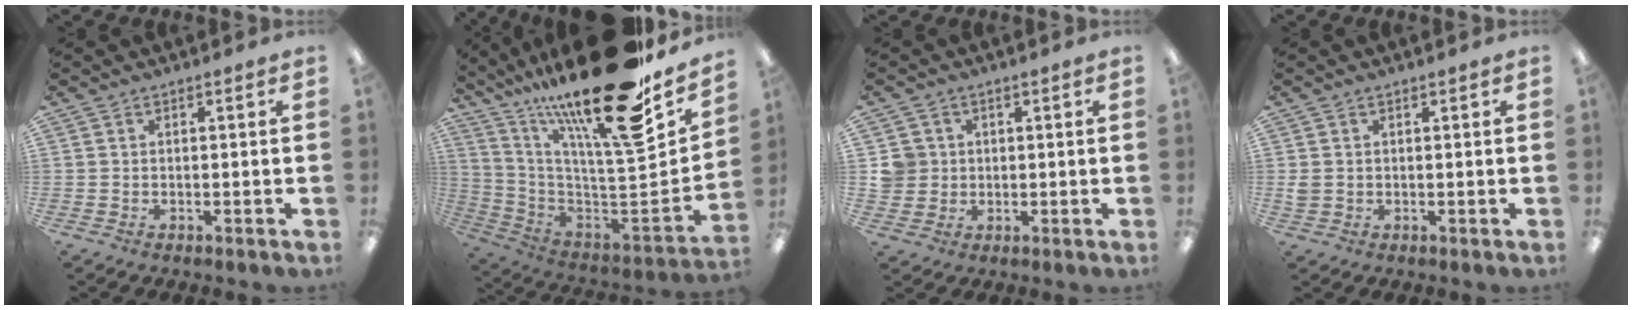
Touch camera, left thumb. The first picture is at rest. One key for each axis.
{"total": 27.7, "fx": 19.6, "fy": 5.6, "fz": 18.7, "tx": -0.268, "ty": -0.152, "tz": 0.320}
{"total": 5.1, "fx": 1.0, "fy": 5.0, "fz": 0.8, "tx": -0.012, "ty": 0.007, "tz": 0.018}
{"total": 1.7, "fx": 0.3, "fy": 1.6, "fz": 0.7, "tx": -0.013, "ty": 0.003, "tz": 0.004}